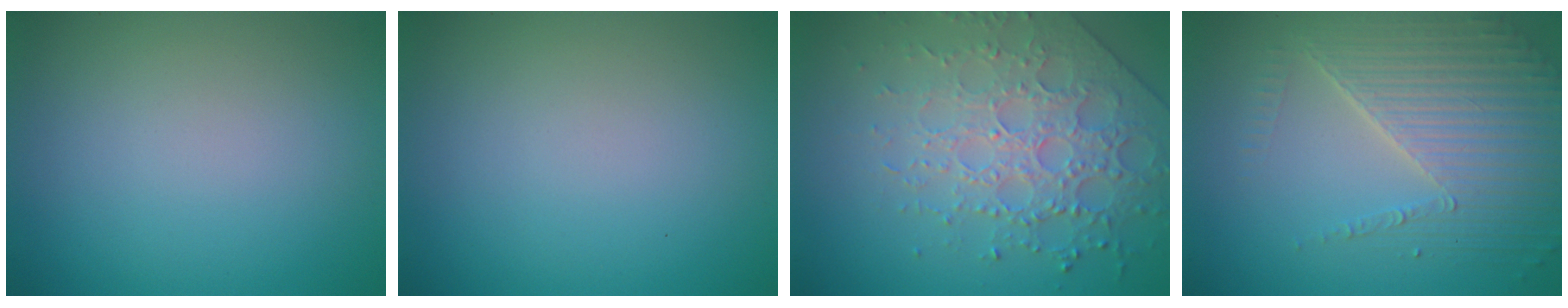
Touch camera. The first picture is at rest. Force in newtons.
{"total": 0.0}
{"total": 4.8, "press": 4.5, "slide": 1.6}
{"total": 5.4, "press": 4.4, "slide": 3.2}